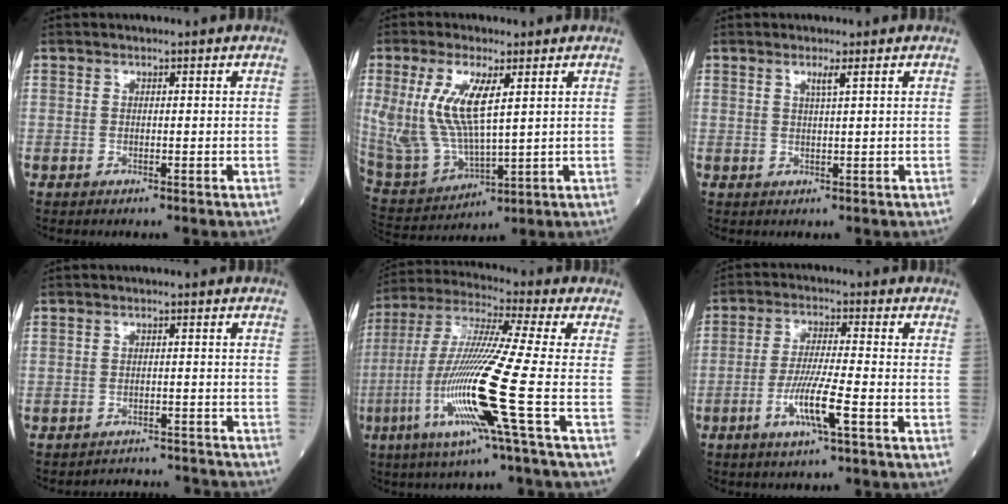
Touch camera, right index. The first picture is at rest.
{"total": 12.2, "force": [3.3, 3.3, 11.2], "torque": [-0.260, -0.006, 0.076]}
{"total": 1.5, "force": [0.8, -0.4, 1.2], "torque": [-0.029, -0.006, 0.016]}
{"total": 6.9, "force": [-6.9, 0.6, -0.5], "torque": [0.006, 0.013, -0.083]}
{"total": 16.4, "force": [-5.4, -2.3, 15.3], "torque": [-0.320, -0.023, -0.112]}
{"total": 7.5, "force": [-3.1, -0.5, 6.8], "torque": [-0.136, -0.010, -0.059]}